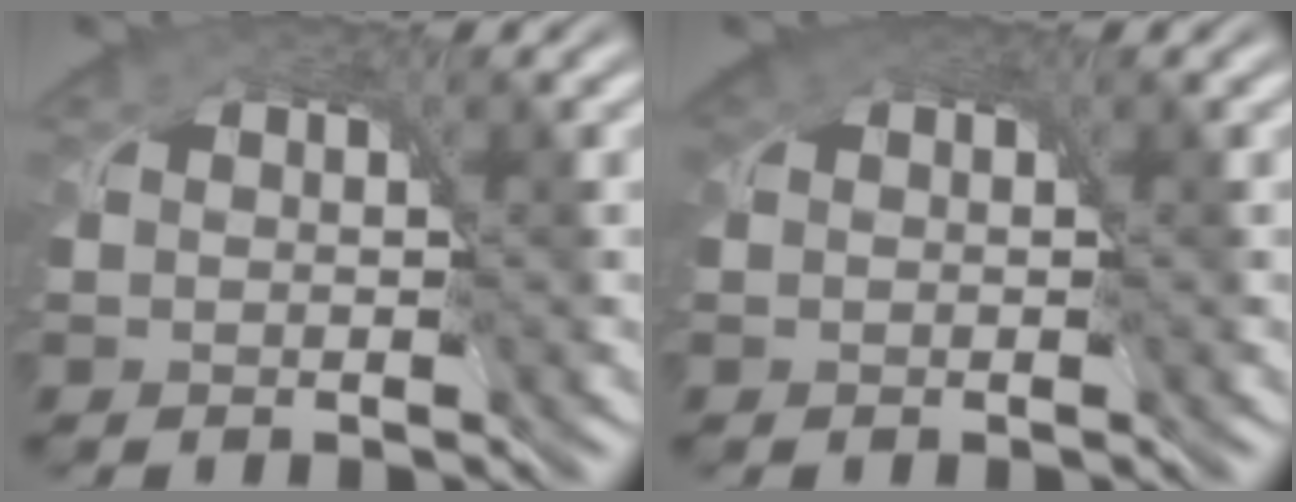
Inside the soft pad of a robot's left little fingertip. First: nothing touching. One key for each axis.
{"total": 1.7, "fx": 0.9, "fy": 1.1, "fz": 1.0, "tx": -0.018, "ty": 0.004, "tz": 0.010}